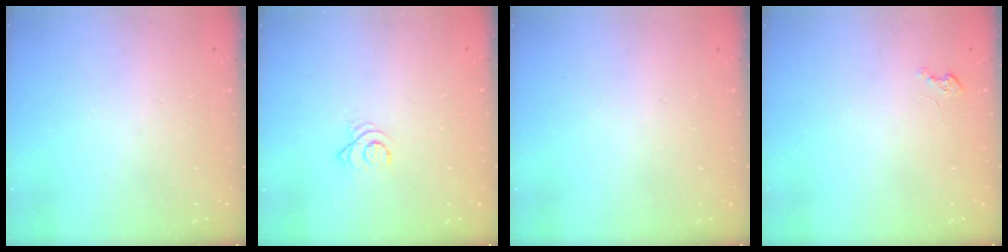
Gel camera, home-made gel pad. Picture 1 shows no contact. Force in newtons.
{"total": 2.9, "press": 2.9, "slide": 0.4}
{"total": 0.0}
{"total": 1.9, "press": 1.9, "slide": 0.3}